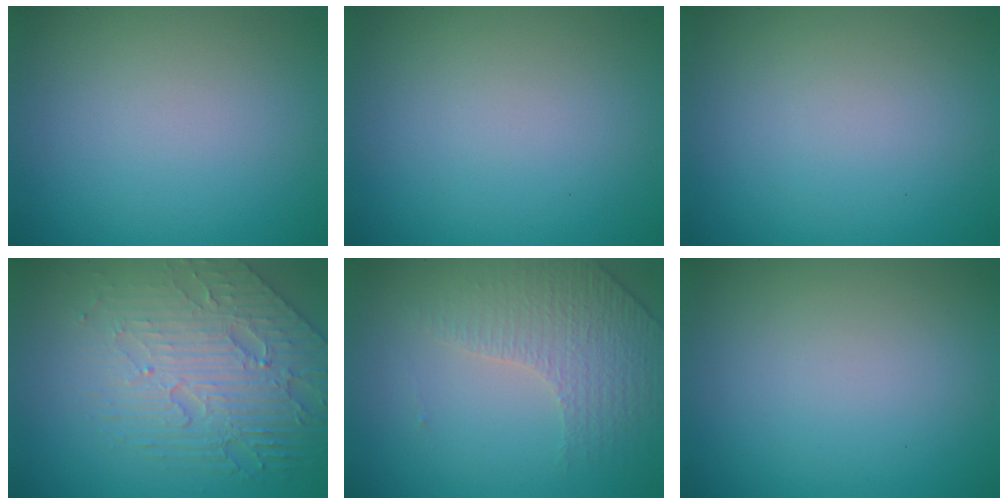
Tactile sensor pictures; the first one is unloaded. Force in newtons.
{"total": 0.0}
{"total": 0.0}
{"total": 6.0, "press": 4.9, "slide": 3.5}
{"total": 4.6, "press": 3.0, "slide": 3.5}
{"total": 0.0}